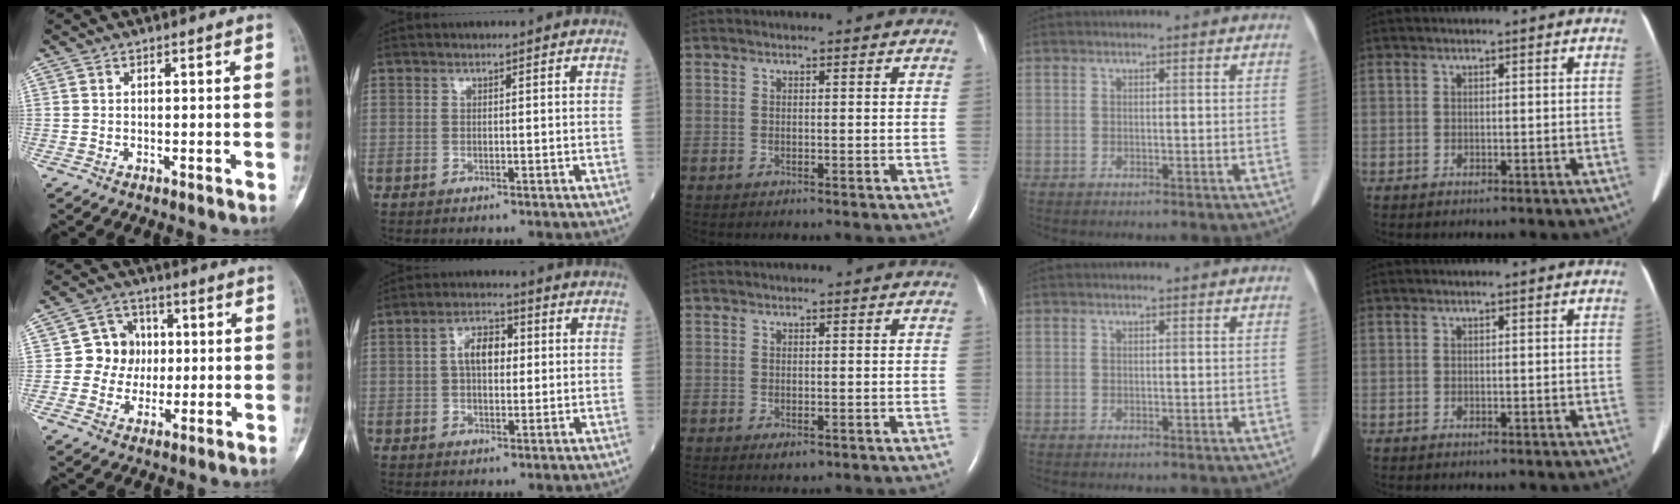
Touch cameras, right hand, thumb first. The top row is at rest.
{"thumb": {"total": 8.1, "force": [0.3, 7.6, 2.7], "torque": [0.005, 0.015, -0.003]}, "index": {"total": 5.8, "force": [0.8, 3.0, 4.8], "torque": [-0.090, 0.015, 0.011]}, "middle": {"total": 1.4, "force": [-0.7, 0.7, 1.0], "torque": [-0.015, -0.002, -0.004]}}